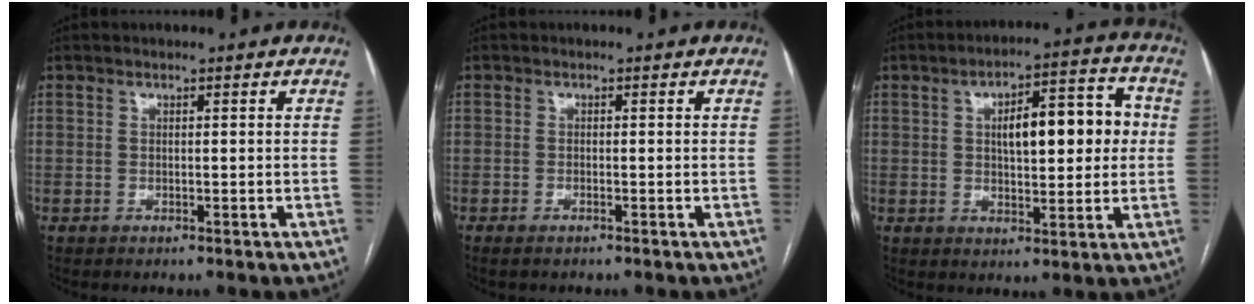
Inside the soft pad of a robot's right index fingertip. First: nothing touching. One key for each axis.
{"total": 0.9, "fx": -0.6, "fy": 0.1, "fz": 0.6, "tx": -0.012, "ty": -0.003, "tz": -0.008}
{"total": 11.7, "fx": 1.7, "fy": 4.0, "fz": 10.8, "tx": -0.156, "ty": 0.033, "tz": 0.028}